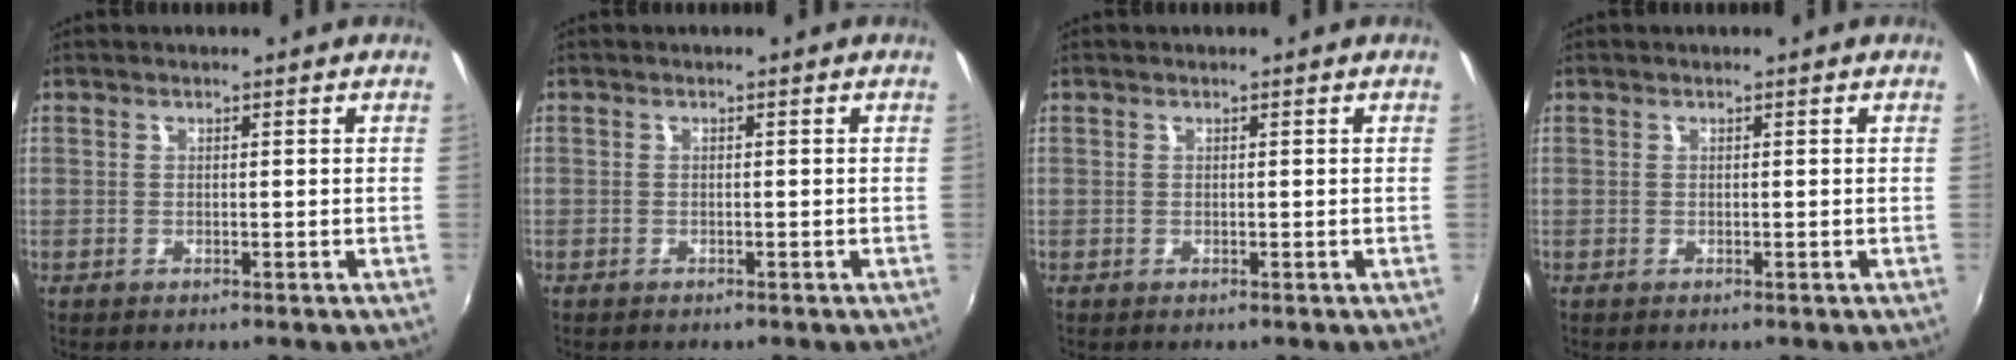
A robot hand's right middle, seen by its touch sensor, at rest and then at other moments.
{"total": 0.7, "force": [-0.5, 0.4, 0.0], "torque": [-0.002, 0.002, -0.009]}
{"total": 0.0}
{"total": 0.0}